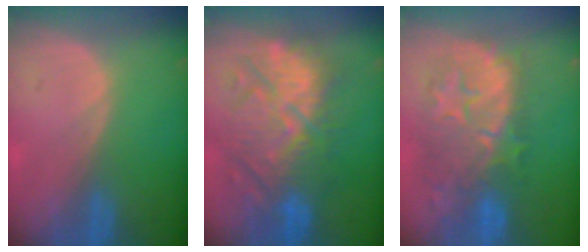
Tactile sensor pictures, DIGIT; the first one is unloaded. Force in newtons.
{"total": 11.5, "press": 11.3, "slide": 2.5}
{"total": 10.6, "press": 10.0, "slide": 3.6}